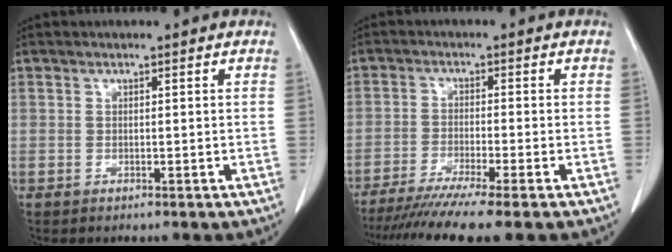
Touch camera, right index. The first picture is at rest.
{"total": 10.7, "force": [-8.8, -1.2, 5.9], "torque": [-0.075, -0.030, -0.137]}